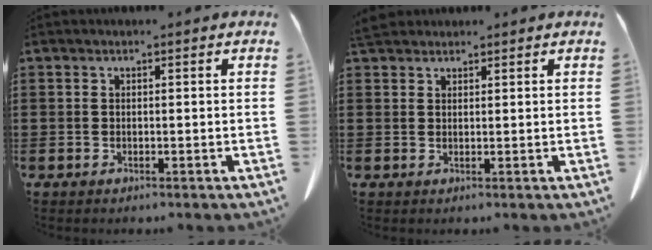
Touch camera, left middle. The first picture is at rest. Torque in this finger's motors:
{"motor_torque": [0.18, 0.05, 0.08, 0.05]}